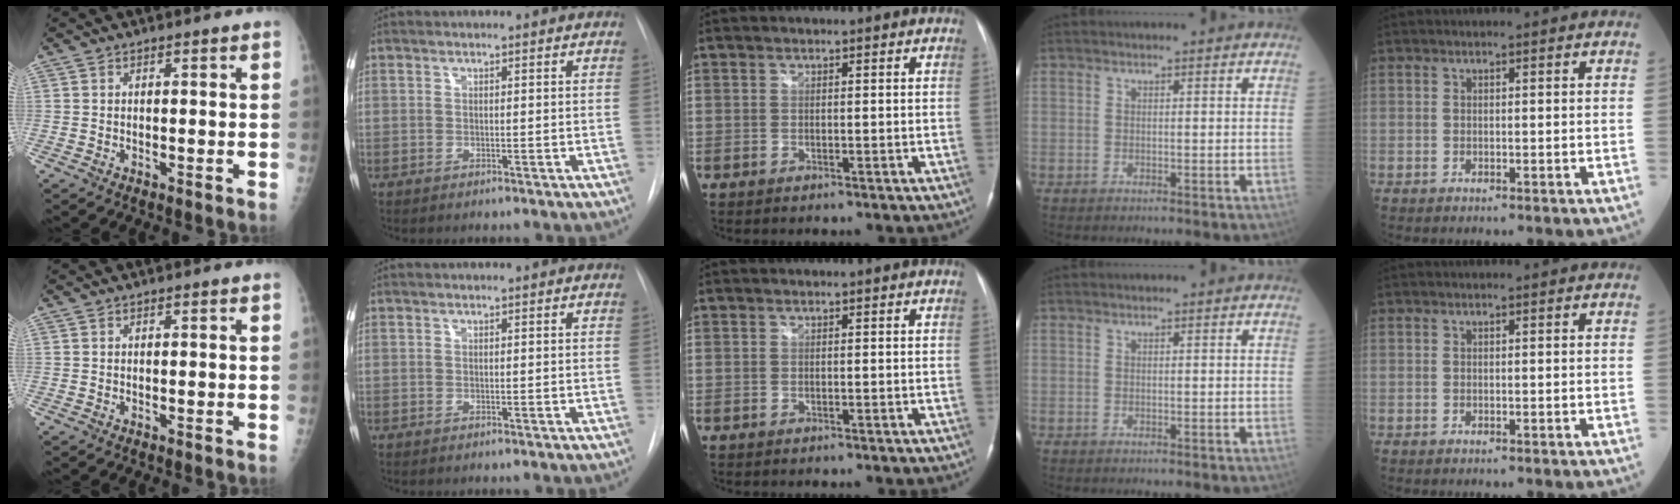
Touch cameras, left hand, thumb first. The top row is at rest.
{}